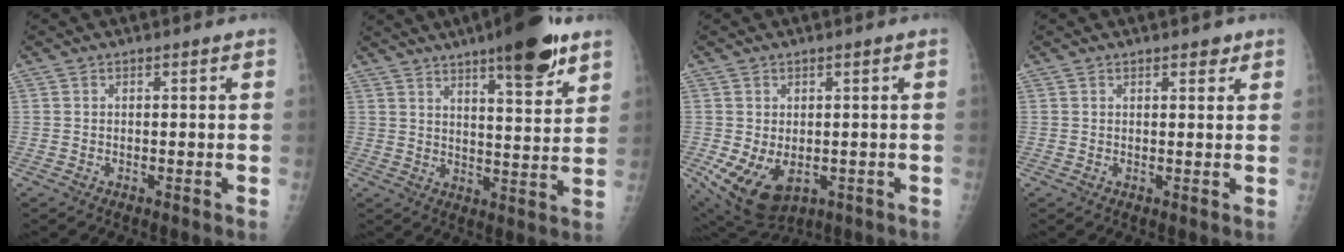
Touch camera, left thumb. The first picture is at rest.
{"total": 14.0, "force": [9.0, 3.2, 10.2], "torque": [-0.128, -0.046, 0.131]}
{"total": 10.1, "force": [-2.5, 6.5, 7.4], "torque": [-0.126, -0.006, -0.021]}
{"total": 2.2, "force": [1.5, 1.0, 1.2], "torque": [-0.003, -0.007, 0.017]}